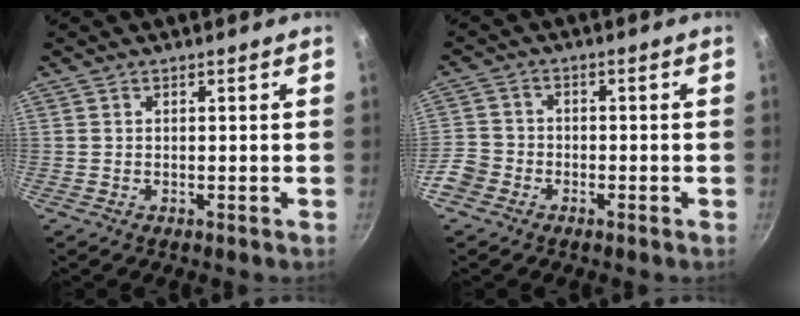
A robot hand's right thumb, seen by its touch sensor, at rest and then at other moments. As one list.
[{"total": 5.9, "force": [-3.2, 4.5, 2.0], "torque": [-0.036, 0.037, -0.068]}]